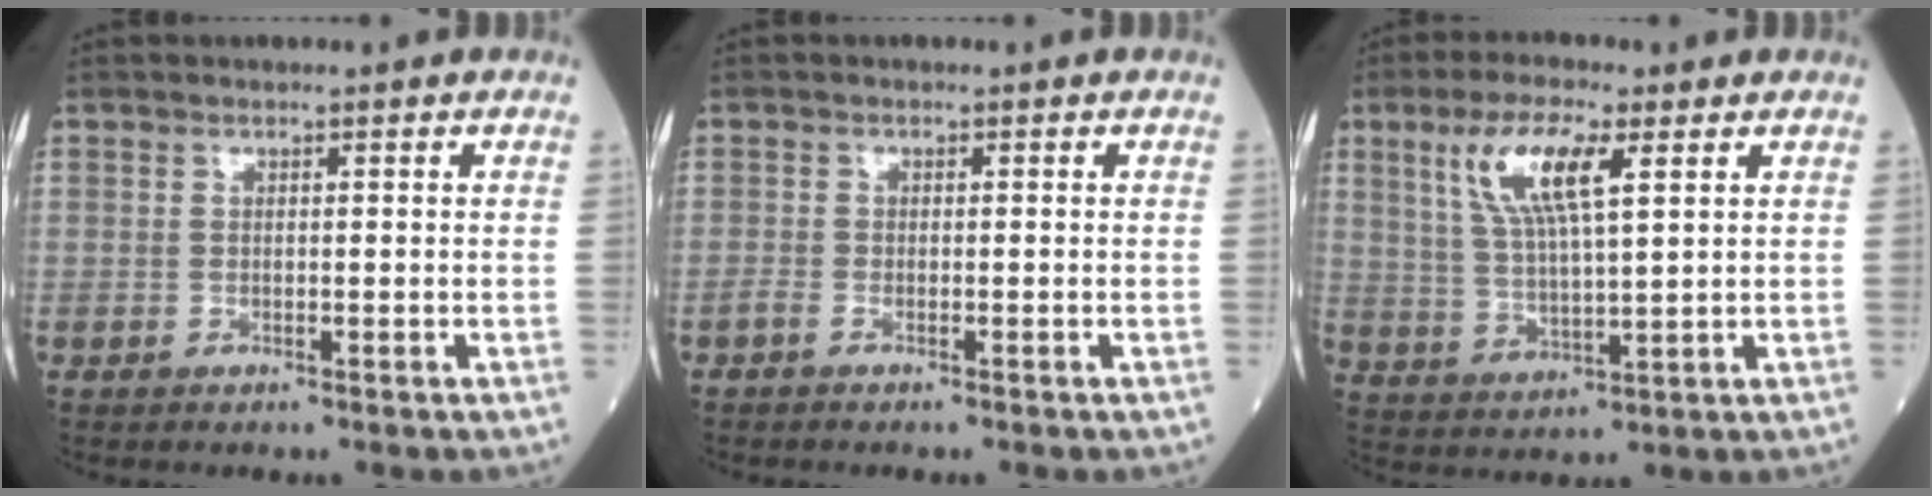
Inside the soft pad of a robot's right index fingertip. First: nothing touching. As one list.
[{"total": 1.8, "force": [-1.2, 0.8, 1.1], "torque": [-0.034, -0.003, -0.020]}, {"total": 10.1, "force": [4.1, 2.5, 8.9], "torque": [-0.188, 0.012, 0.084]}]